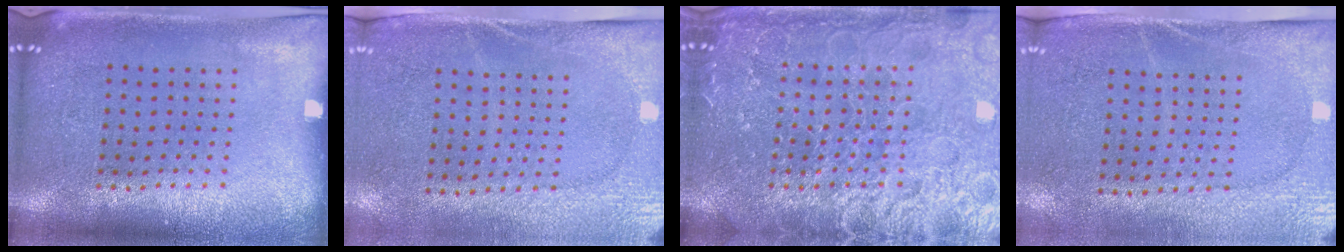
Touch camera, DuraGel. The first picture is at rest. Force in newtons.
{"total": 2.8, "press": 2.3, "slide": 1.6}
{"total": 7.0, "press": 6.9, "slide": 0.8}
{"total": 2.7, "press": 2.3, "slide": 1.5}